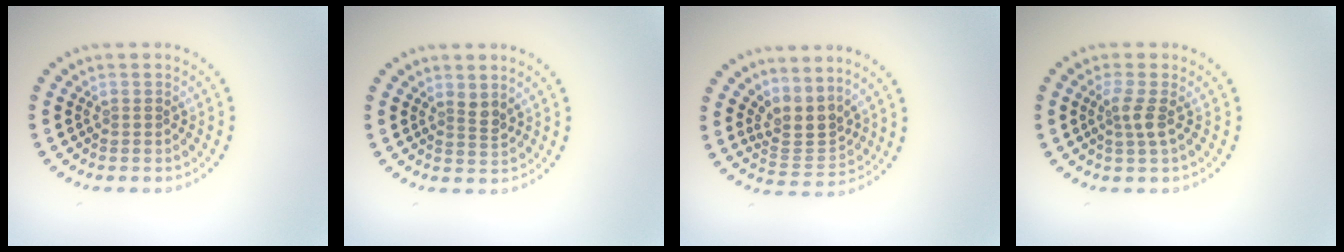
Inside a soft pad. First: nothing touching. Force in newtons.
{"total": 1.2, "press": 0.9, "slide": 0.8}
{"total": 3.0, "press": 2.2, "slide": 2.0}
{"total": 1.8, "press": 1.4, "slide": 1.1}